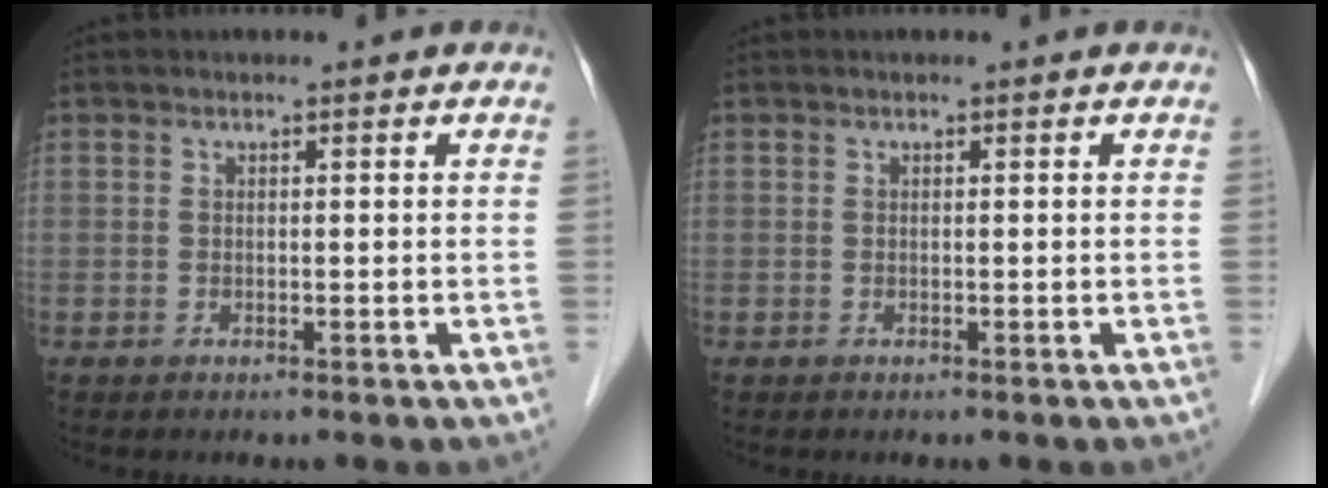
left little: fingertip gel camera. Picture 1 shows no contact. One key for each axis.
{"total": 0.0}